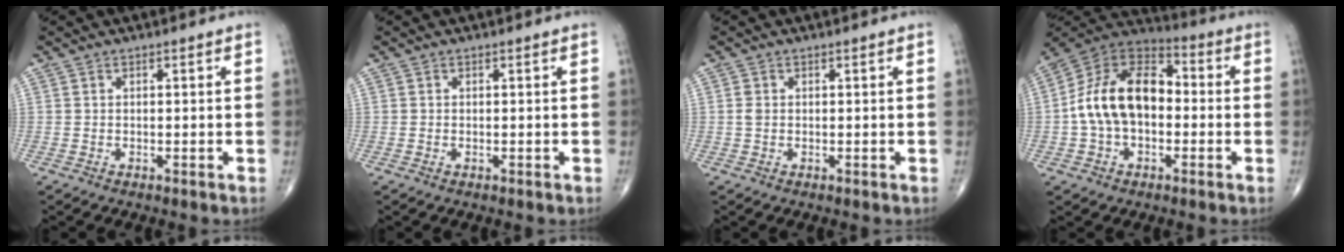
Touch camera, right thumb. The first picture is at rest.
{"total": 0.0}
{"total": 1.2, "force": [0.1, 0.9, 0.8], "torque": [-0.015, 0.001, 0.001]}
{"total": 16.5, "force": [-1.0, 10.7, 12.5], "torque": [-0.208, 0.042, -0.028]}